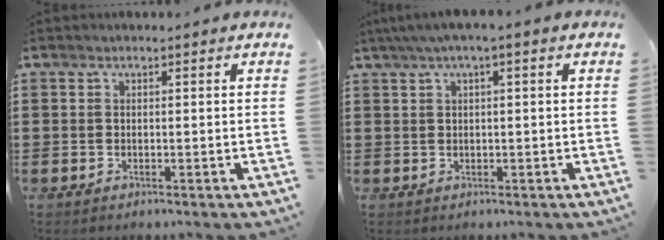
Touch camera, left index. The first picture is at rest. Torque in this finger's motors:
{"motor_torque": [1.32, -0.82, 0.93, 0.21]}